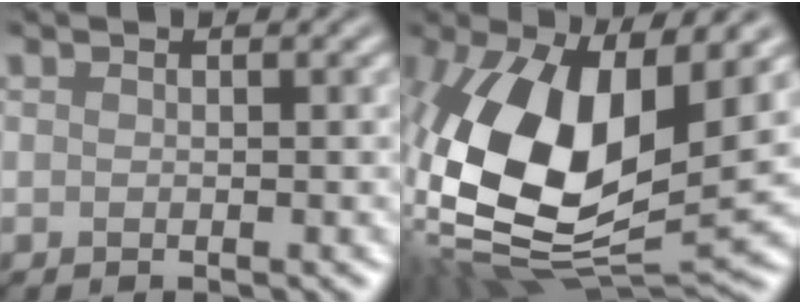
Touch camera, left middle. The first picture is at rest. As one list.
[{"total": 16.8, "force": [1.8, 8.5, 14.4], "torque": [-0.304, -0.003, 0.025]}]